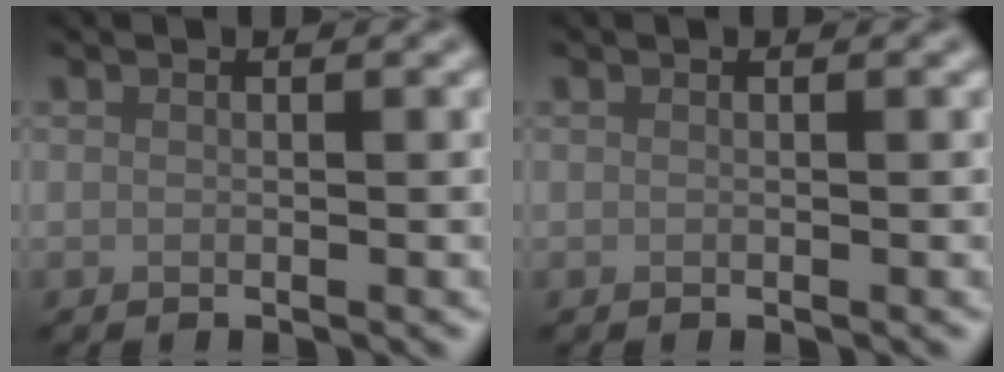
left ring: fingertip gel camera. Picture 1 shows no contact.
{"total": 0.0}